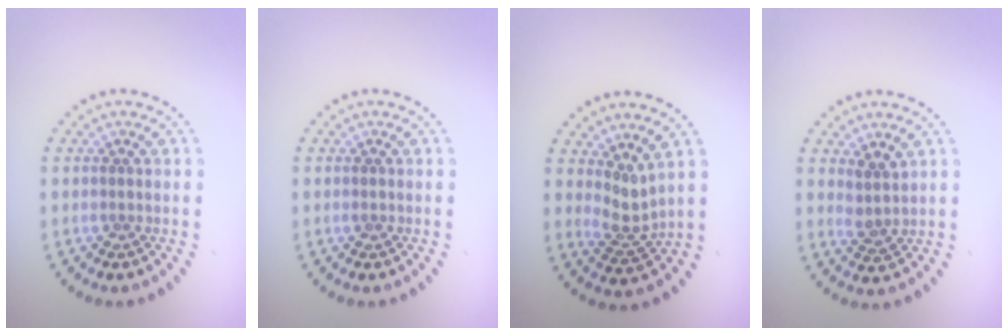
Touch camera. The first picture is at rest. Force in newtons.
{"total": 0.5, "press": 0.5, "slide": 0.1}
{"total": 2.3, "press": 1.6, "slide": 1.6}
{"total": 1.9, "press": 1.5, "slide": 1.1}